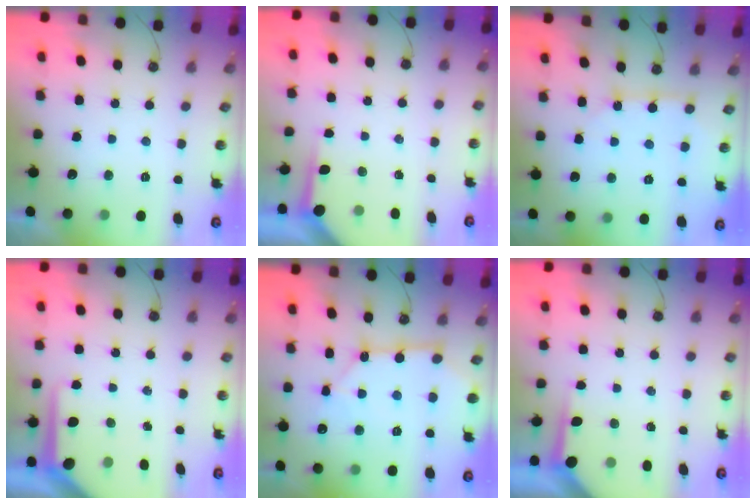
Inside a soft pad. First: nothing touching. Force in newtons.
{"total": 3.9, "press": 3.9, "slide": 0.3}
{"total": 5.9, "press": 5.9, "slide": 0.5}
{"total": 8.7, "press": 8.7, "slide": 0.8}
{"total": 12.1, "press": 12.0, "slide": 1.5}
{"total": 3.8, "press": 3.8, "slide": 0.3}